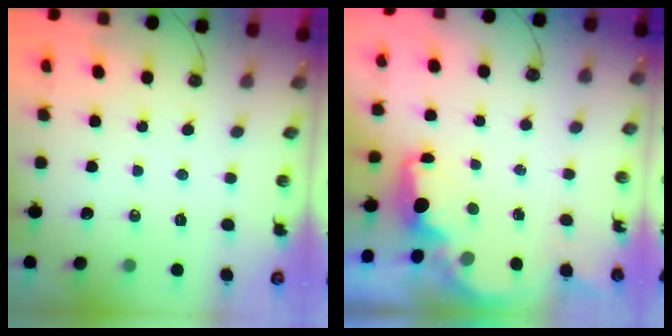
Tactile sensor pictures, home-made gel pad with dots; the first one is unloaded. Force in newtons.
{"total": 2.0, "press": 1.9, "slide": 0.6}